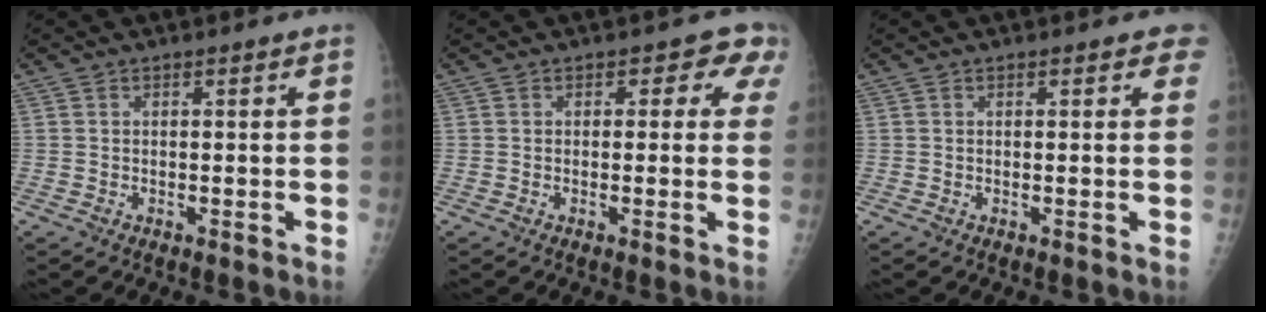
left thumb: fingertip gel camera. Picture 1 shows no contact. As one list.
[{"total": 4.1, "force": [1.9, 2.8, 2.3], "torque": [0.016, -0.003, 0.003]}, {"total": 2.0, "force": [1.2, 1.0, 1.3], "torque": [0.002, 0.000, 0.008]}]